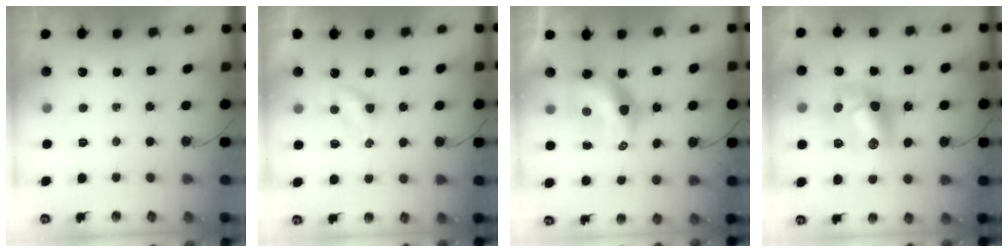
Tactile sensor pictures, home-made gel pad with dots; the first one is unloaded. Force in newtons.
{"total": 3.5, "press": 3.5, "slide": 0.4}
{"total": 10.5, "press": 10.4, "slide": 0.5}
{"total": 12.8, "press": 12.8, "slide": 1.1}